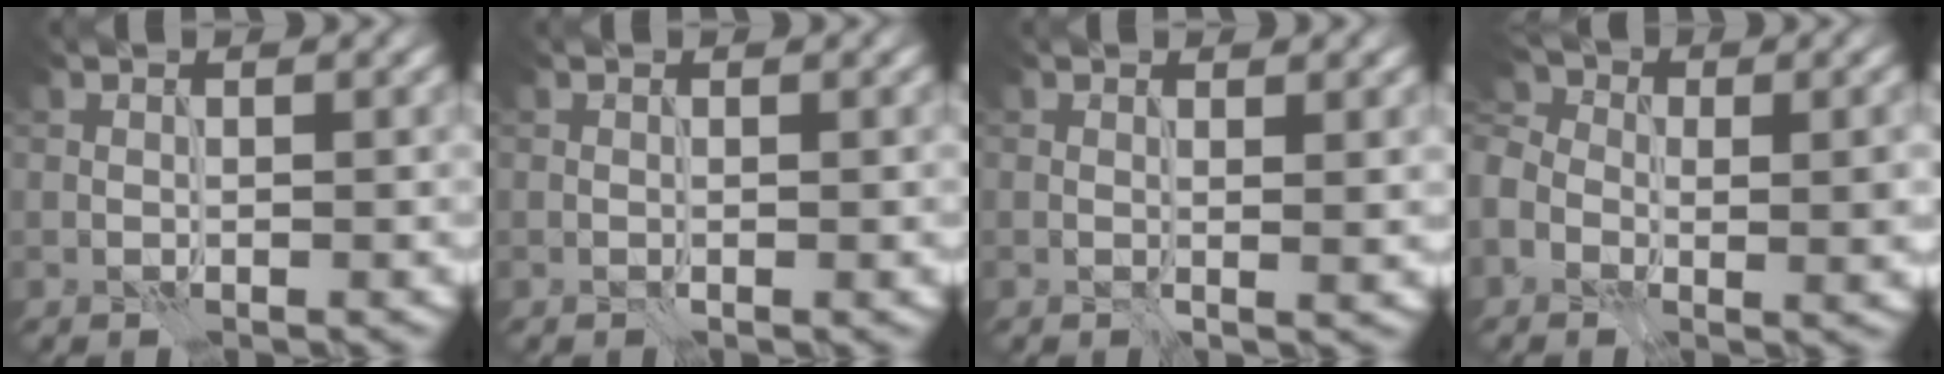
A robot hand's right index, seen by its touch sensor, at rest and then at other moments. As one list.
[{"total": 0.0}, {"total": 1.6, "force": [0.7, 0.6, 1.3], "torque": [-0.009, -0.004, 0.010]}, {"total": 7.6, "force": [-1.3, 5.1, 5.6], "torque": [-0.100, -0.005, -0.017]}]